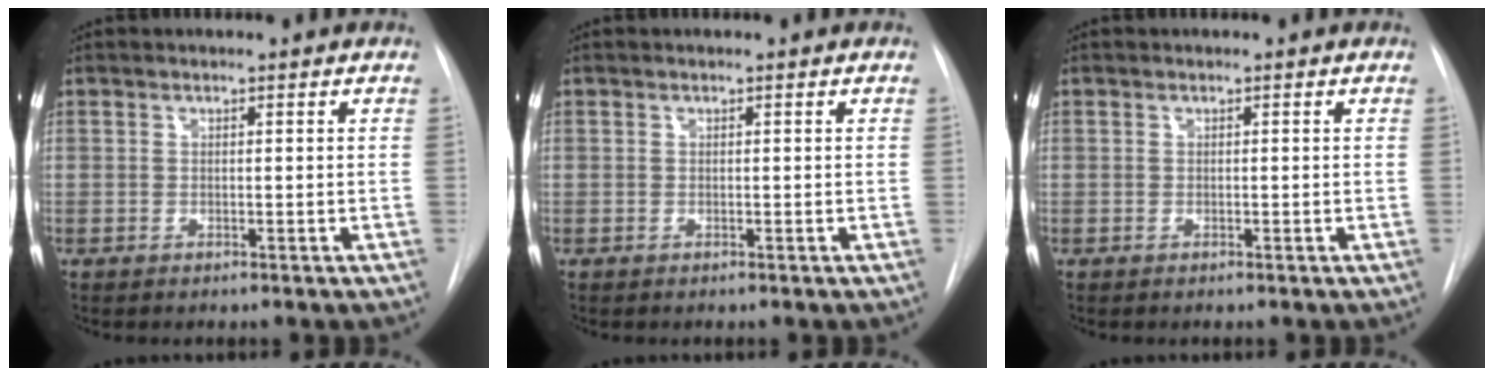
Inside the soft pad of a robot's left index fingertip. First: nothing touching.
{"total": 0.0}
{"total": 0.0}